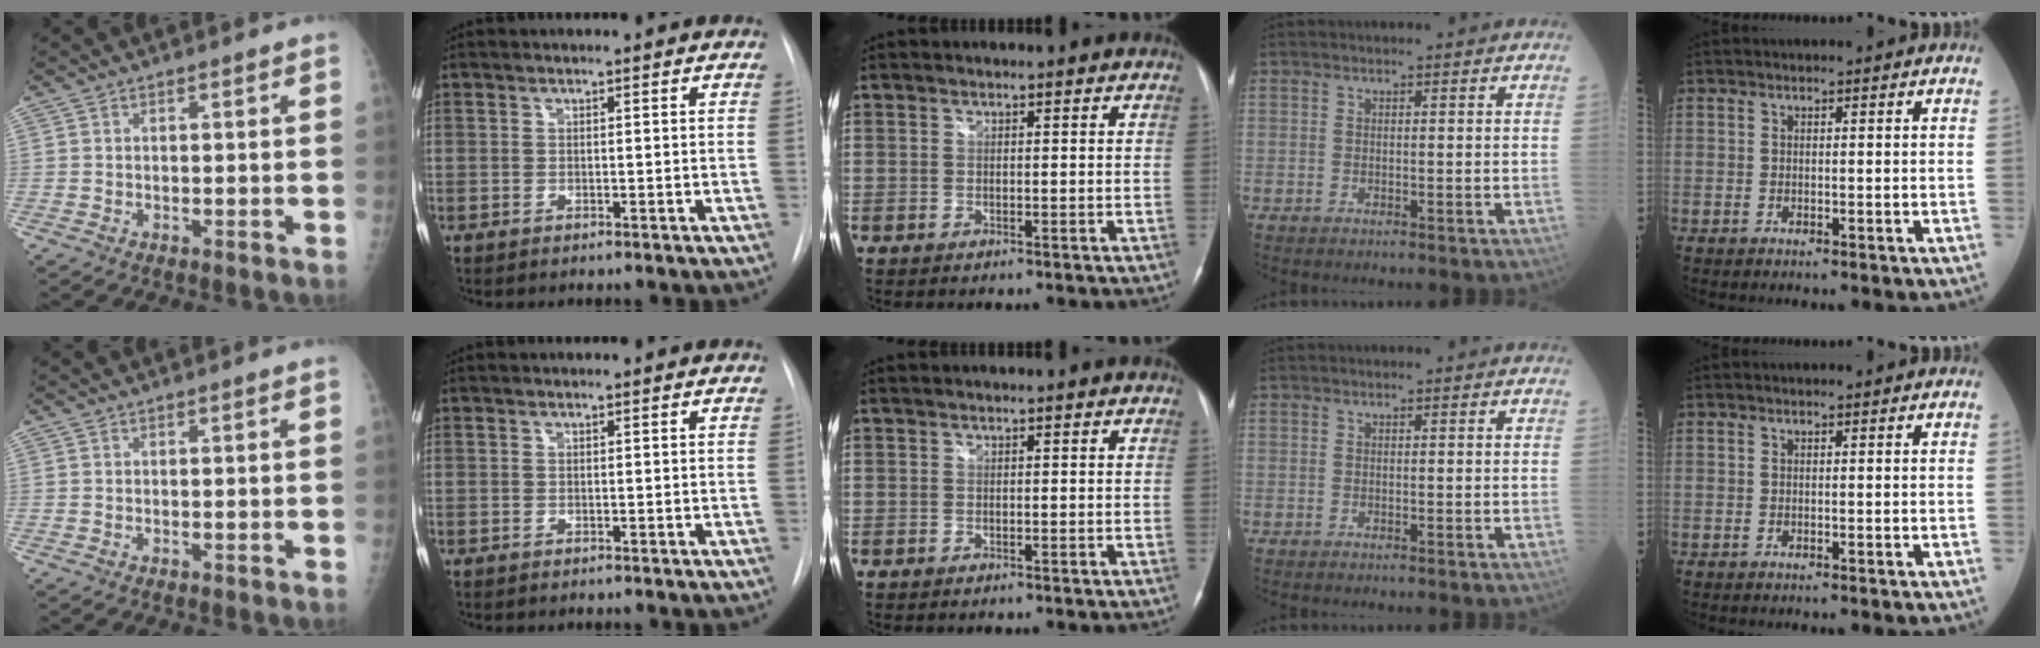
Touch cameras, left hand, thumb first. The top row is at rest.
{}